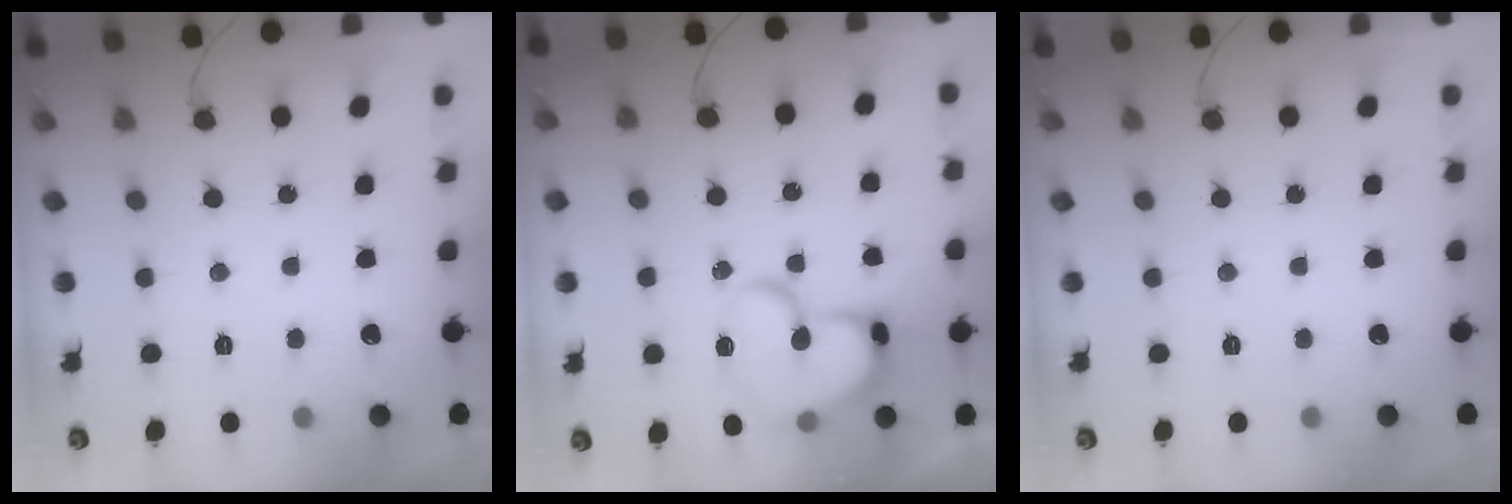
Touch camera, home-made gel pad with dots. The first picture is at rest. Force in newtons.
{"total": 17.6, "press": 17.5, "slide": 1.4}
{"total": 0.0}